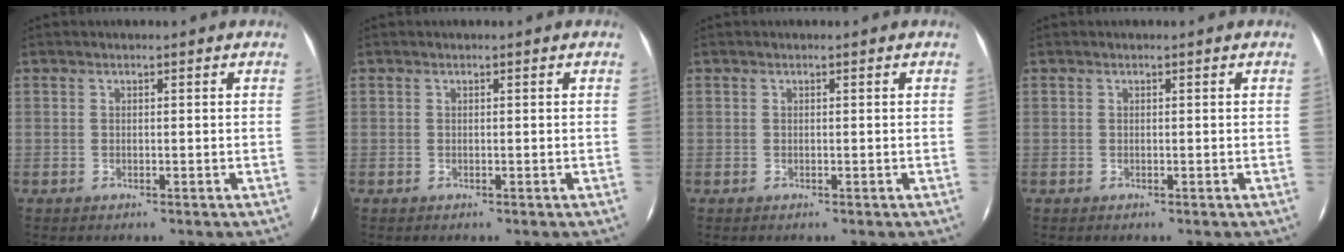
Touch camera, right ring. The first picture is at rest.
{"total": 0.0}
{"total": 0.0}
{"total": 0.0}